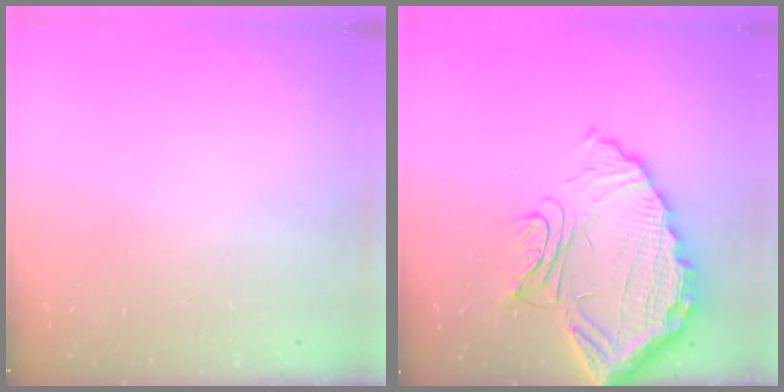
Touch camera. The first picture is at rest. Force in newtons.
{"total": 19.5, "press": 19.4, "slide": 1.7}